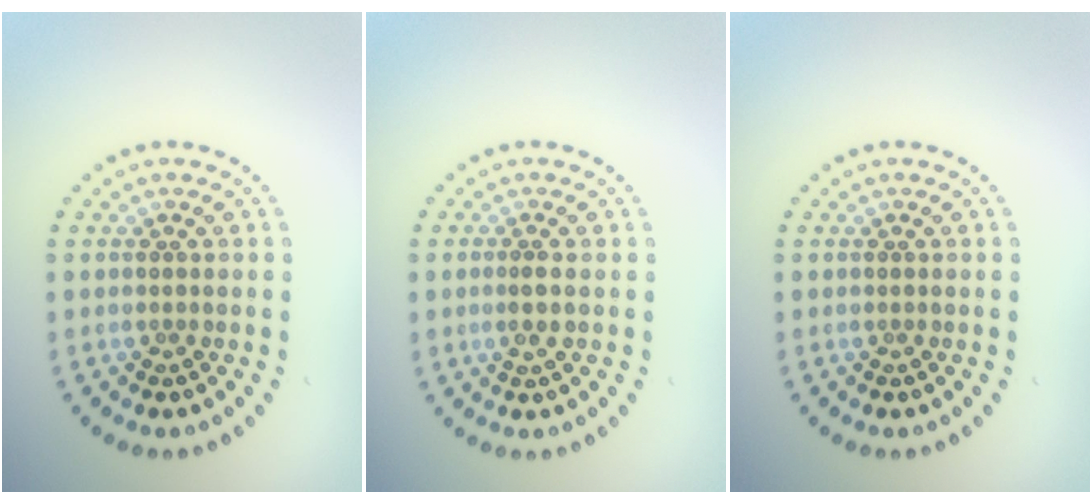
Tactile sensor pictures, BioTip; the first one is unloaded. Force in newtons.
{"total": 1.5, "press": 1.1, "slide": 0.9}
{"total": 0.0}